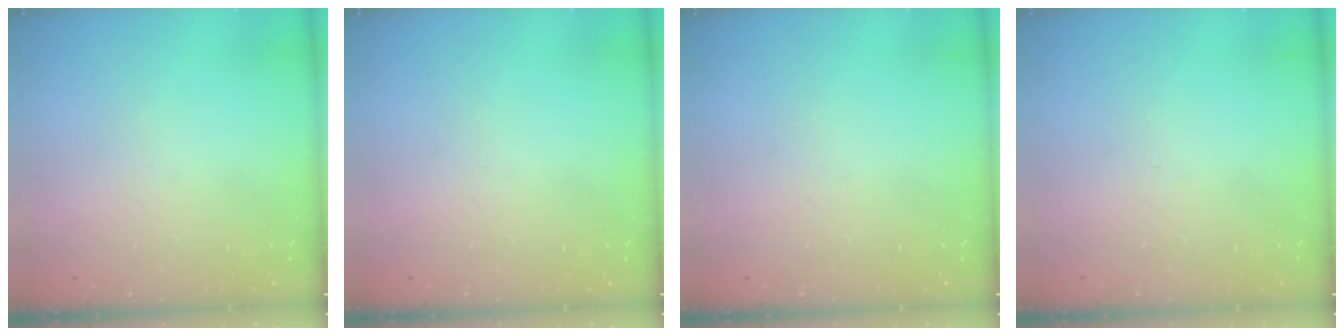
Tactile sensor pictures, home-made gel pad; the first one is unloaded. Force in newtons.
{"total": 0.0}
{"total": 0.0}
{"total": 0.0}